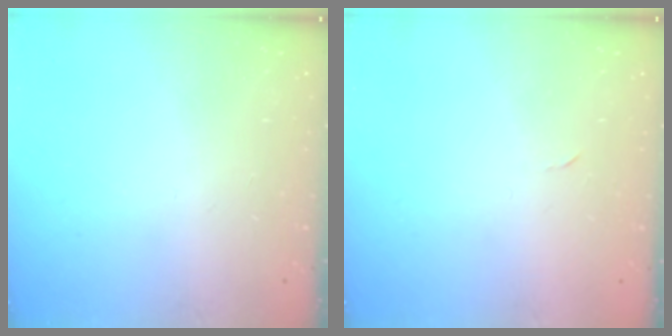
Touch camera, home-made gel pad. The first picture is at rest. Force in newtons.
{"total": 2.3, "press": 2.3, "slide": 0.4}